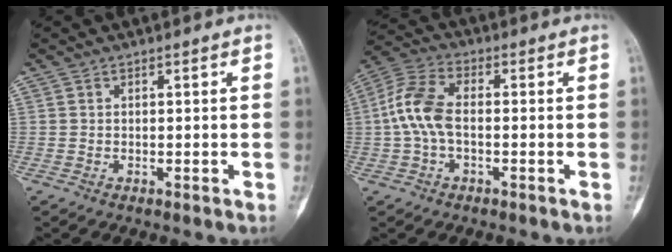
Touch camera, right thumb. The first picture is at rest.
{"total": 9.0, "force": [-0.6, 5.0, 7.5], "torque": [-0.167, 0.028, -0.018]}